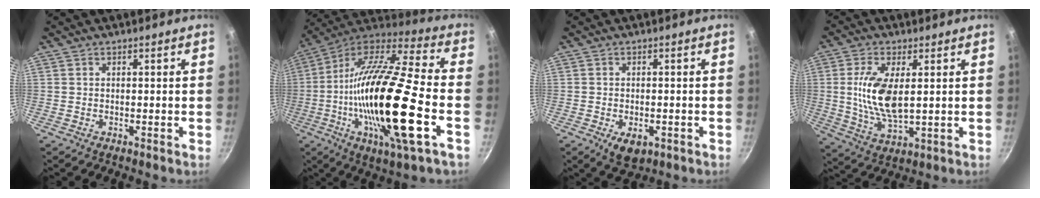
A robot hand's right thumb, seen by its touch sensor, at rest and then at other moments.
{"total": 28.5, "force": [-6.0, 6.6, 27.1], "torque": [-0.486, 0.007, -0.121]}
{"total": 5.2, "force": [-1.9, 3.1, 3.8], "torque": [-0.047, 0.001, -0.020]}
{"total": 11.4, "force": [1.6, 5.2, 10.0], "torque": [-0.194, -0.010, 0.035]}